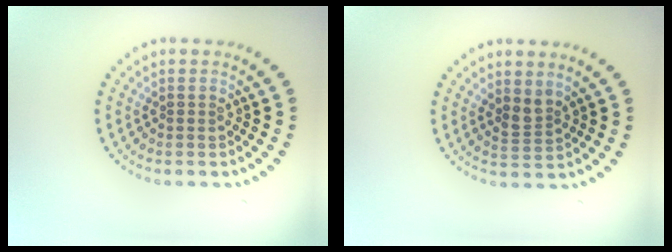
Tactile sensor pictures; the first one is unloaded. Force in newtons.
{"total": 1.7, "press": 1.3, "slide": 1.1}